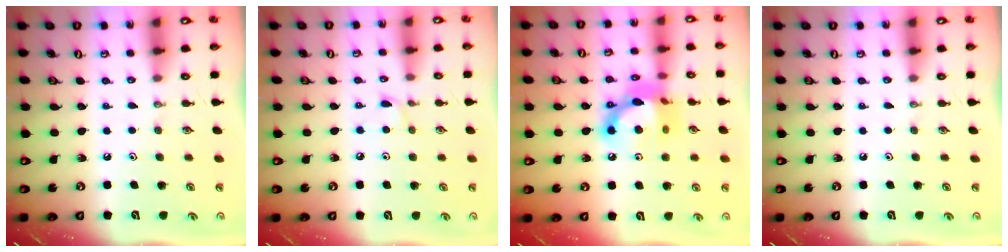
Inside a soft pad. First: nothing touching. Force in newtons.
{"total": 4.6, "press": 4.5, "slide": 0.4}
{"total": 14.4, "press": 14.4, "slide": 1.1}
{"total": 0.0}